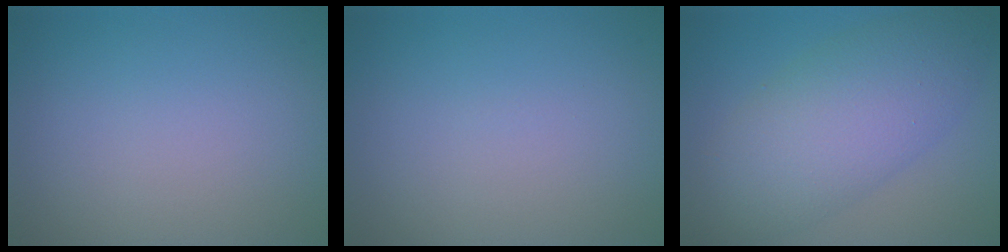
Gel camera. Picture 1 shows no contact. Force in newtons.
{"total": 0.0}
{"total": 7.5, "press": 7.5, "slide": 0.2}